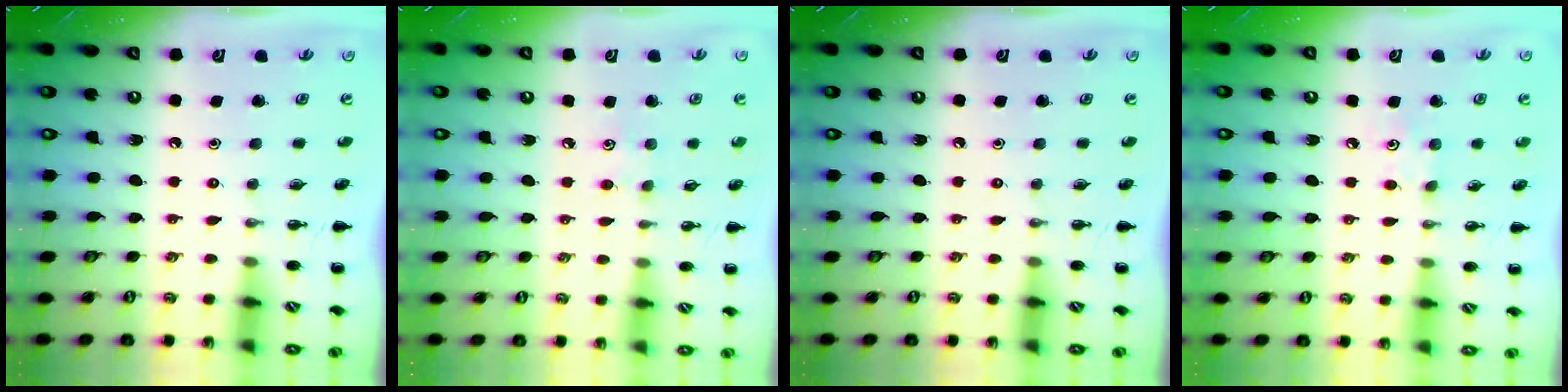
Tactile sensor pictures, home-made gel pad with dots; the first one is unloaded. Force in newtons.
{"total": 4.5, "press": 4.4, "slide": 1.1}
{"total": 0.0}
{"total": 4.5, "press": 4.3, "slide": 1.3}